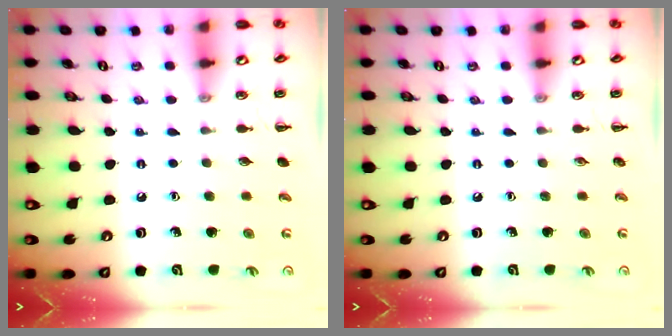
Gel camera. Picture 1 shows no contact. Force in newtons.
{"total": 0.0}